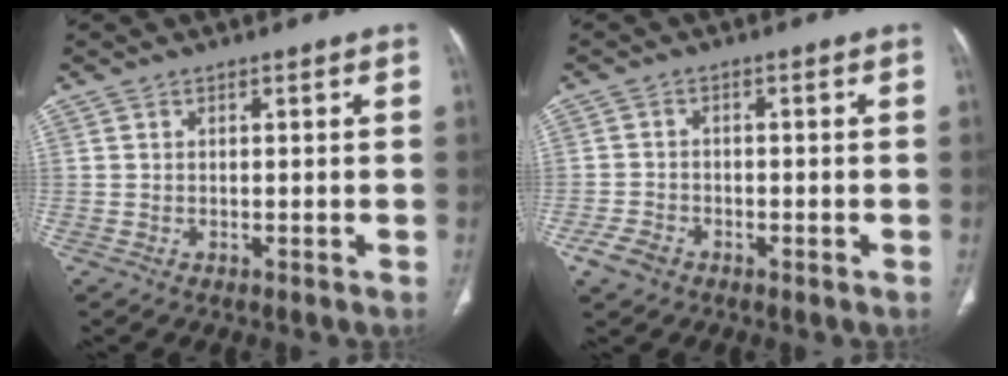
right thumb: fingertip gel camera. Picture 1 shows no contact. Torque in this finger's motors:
{"motor_torque": [1.52, -0.13, 0.33, -1.43, 0.06]}